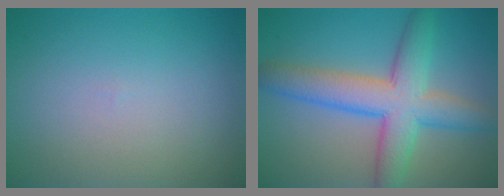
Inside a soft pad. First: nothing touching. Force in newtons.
{"total": 7.4, "press": 7.3, "slide": 0.4}